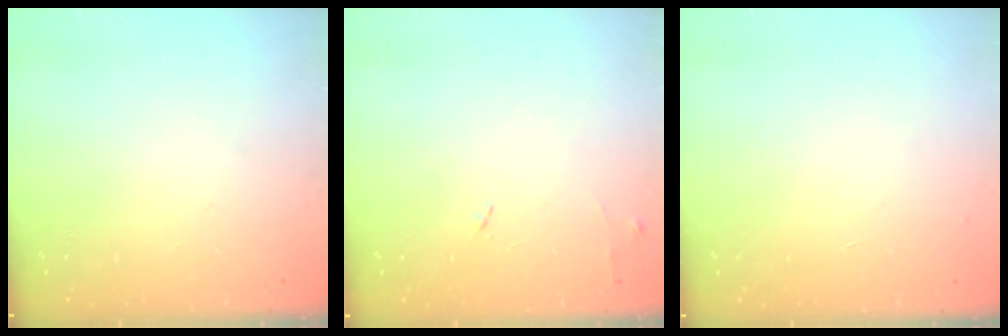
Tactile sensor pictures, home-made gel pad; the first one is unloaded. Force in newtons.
{"total": 5.3, "press": 5.2, "slide": 0.8}
{"total": 2.9, "press": 2.9, "slide": 0.1}